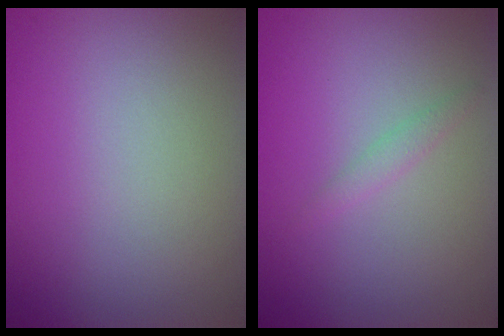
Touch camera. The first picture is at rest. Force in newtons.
{"total": 1.0, "press": 0.9, "slide": 0.2}